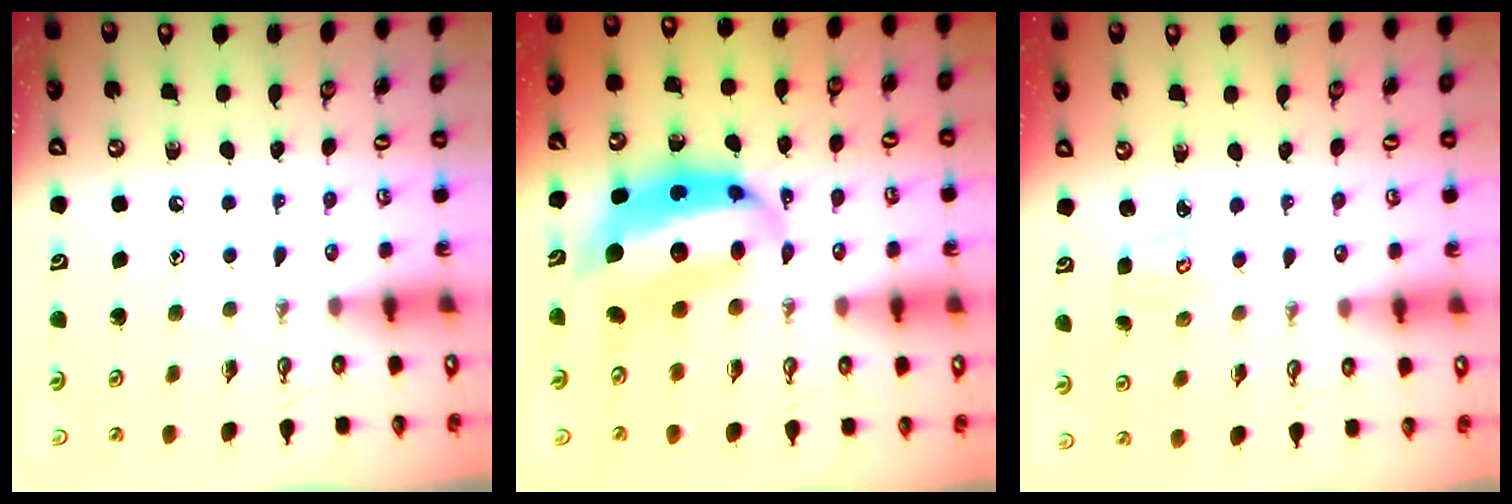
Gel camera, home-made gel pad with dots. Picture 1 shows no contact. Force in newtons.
{"total": 12.4, "press": 12.4, "slide": 1.2}
{"total": 2.1, "press": 2.1, "slide": 0.2}